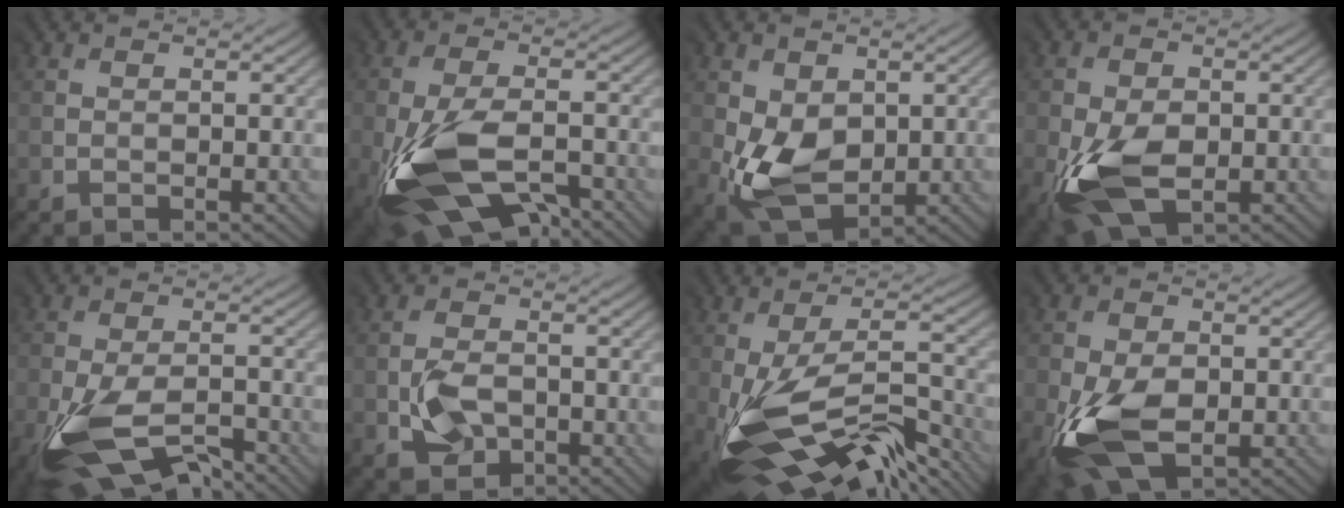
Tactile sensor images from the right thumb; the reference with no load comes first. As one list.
[{"total": 12.9, "force": [-5.7, 6.1, 9.8], "torque": [-0.229, -0.021, -0.112]}, {"total": 8.0, "force": [-0.4, 5.9, 5.5], "torque": [-0.141, -0.009, -0.006]}, {"total": 8.6, "force": [-2.7, 5.3, 6.3], "torque": [-0.152, -0.025, -0.056]}, {"total": 10.1, "force": [-6.4, 4.0, 6.7], "torque": [-0.159, -0.027, -0.128]}, {"total": 3.1, "force": [-1.4, 2.2, 1.7], "torque": [-0.040, -0.002, -0.028]}, {"total": 13.8, "force": [-6.8, 4.8, 11.0], "torque": [-0.221, -0.021, -0.110]}, {"total": 9.4, "force": [-3.1, 5.5, 7.0], "torque": [-0.168, -0.022, -0.063]}]